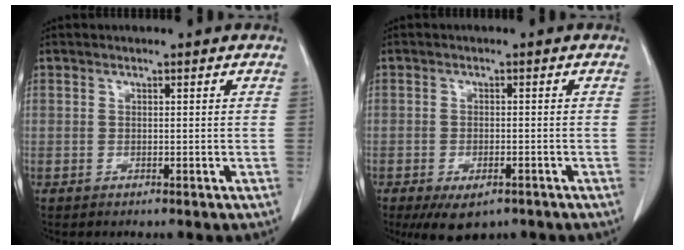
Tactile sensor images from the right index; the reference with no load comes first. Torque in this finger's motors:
{"motor_torque": [0.62, -0.49, 0.14, 0.05]}